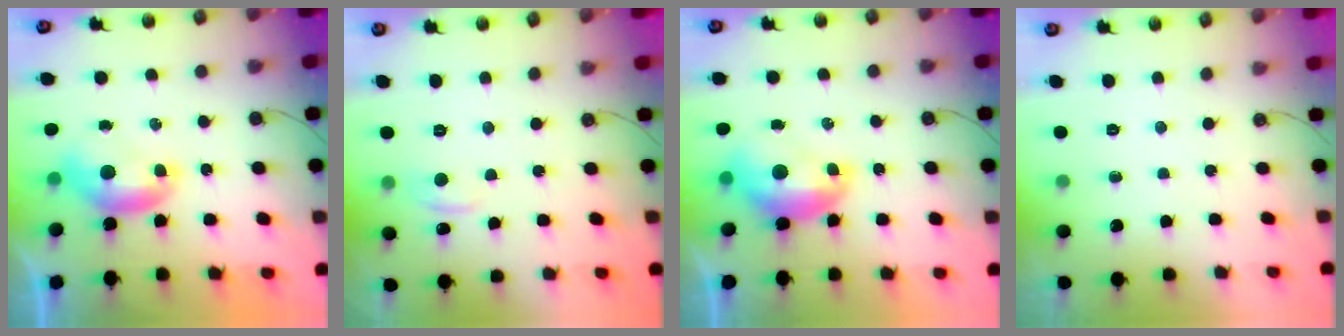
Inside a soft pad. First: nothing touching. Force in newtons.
{"total": 1.1, "press": 0.7, "slide": 0.9}
{"total": 2.5, "press": 2.4, "slide": 0.7}
{"total": 0.0}